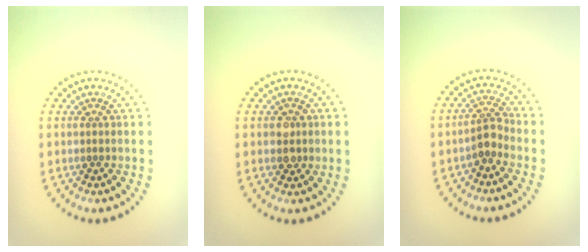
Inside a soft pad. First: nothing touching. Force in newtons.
{"total": 1.7, "press": 1.7, "slide": 0.3}
{"total": 2.1, "press": 1.6, "slide": 1.4}